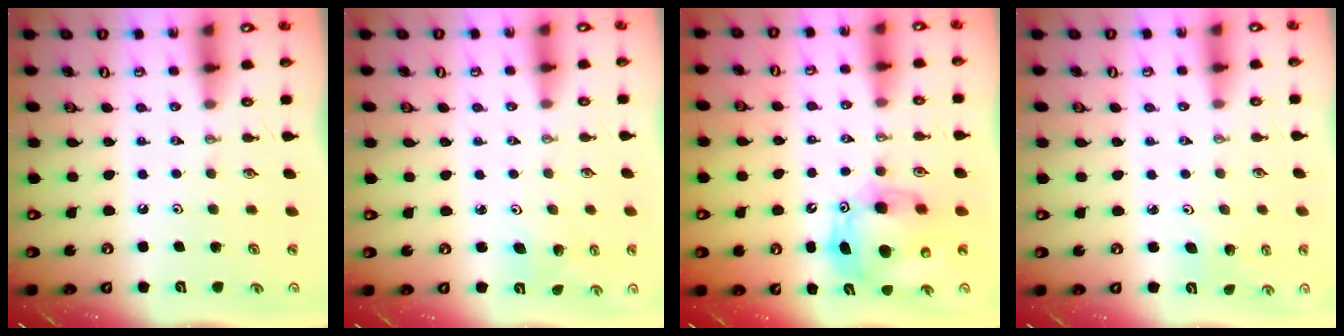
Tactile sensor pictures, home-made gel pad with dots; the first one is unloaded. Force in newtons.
{"total": 3.5, "press": 3.2, "slide": 1.4}
{"total": 13.2, "press": 12.9, "slide": 2.6}
{"total": 2.8, "press": 2.7, "slide": 1.0}